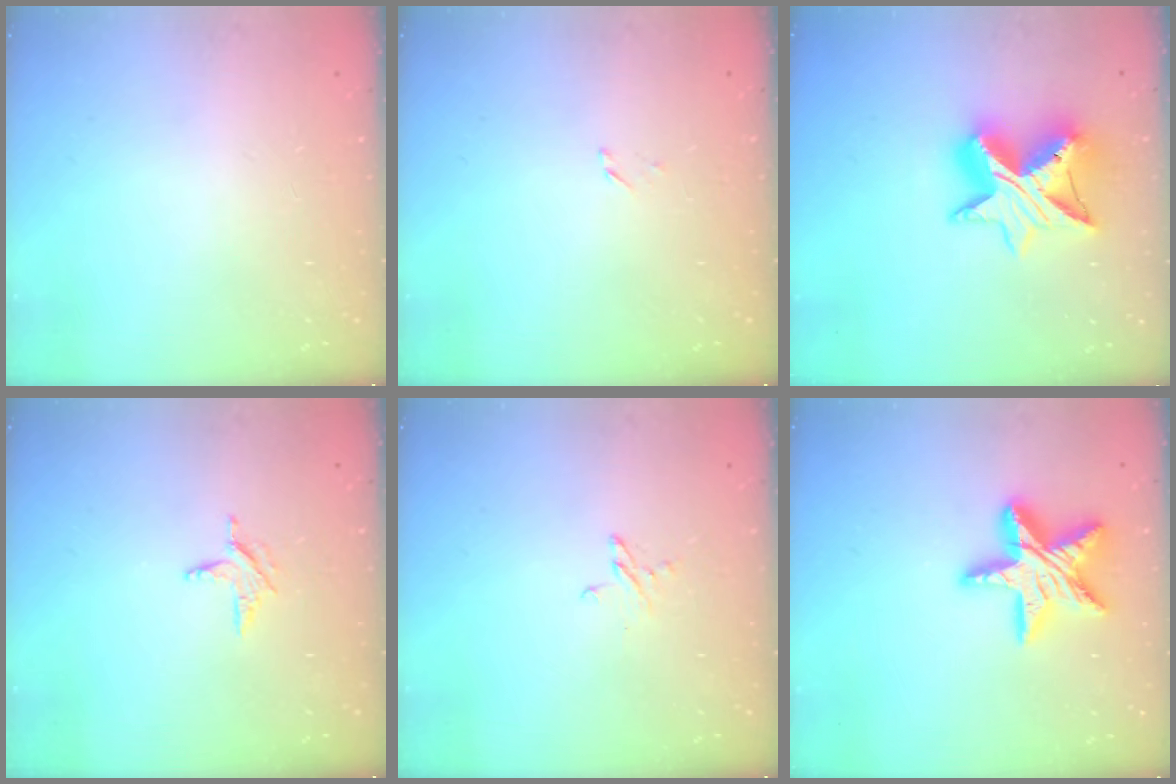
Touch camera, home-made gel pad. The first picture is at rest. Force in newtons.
{"total": 1.6, "press": 1.6, "slide": 0.2}
{"total": 13.9, "press": 13.8, "slide": 1.1}
{"total": 4.4, "press": 4.4, "slide": 0.3}
{"total": 2.9, "press": 2.9, "slide": 0.3}
{"total": 18.8, "press": 18.7, "slide": 1.9}